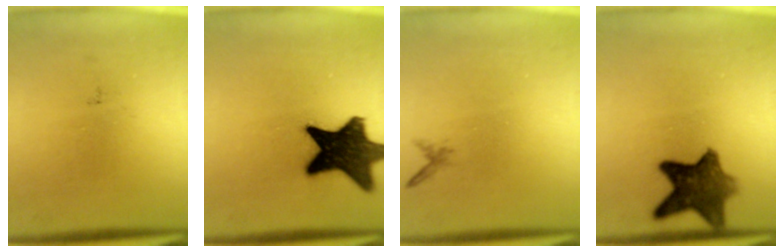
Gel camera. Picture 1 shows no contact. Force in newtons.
{"total": 16.8}
{"total": 0.6}
{"total": 9.3}